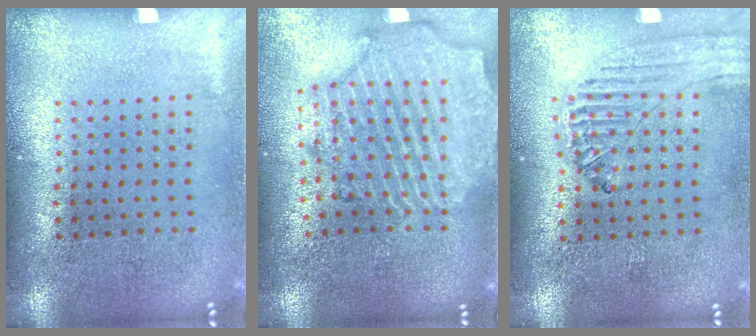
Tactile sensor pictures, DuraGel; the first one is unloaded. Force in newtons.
{"total": 2.9, "press": 2.5, "slide": 1.4}
{"total": 0.5, "press": 0.5, "slide": 0.2}